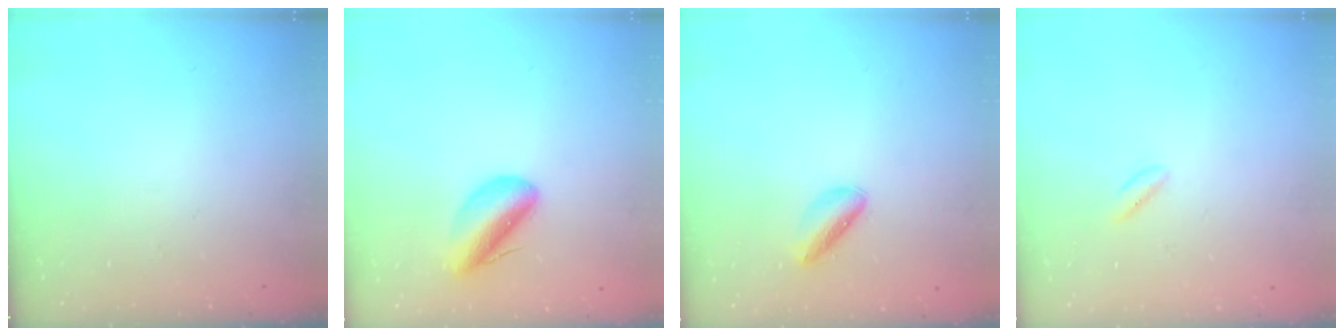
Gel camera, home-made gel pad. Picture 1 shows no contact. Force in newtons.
{"total": 8.7, "press": 8.5, "slide": 2.1}
{"total": 3.6, "press": 3.6, "slide": 0.6}
{"total": 0.7, "press": 0.3, "slide": 0.6}